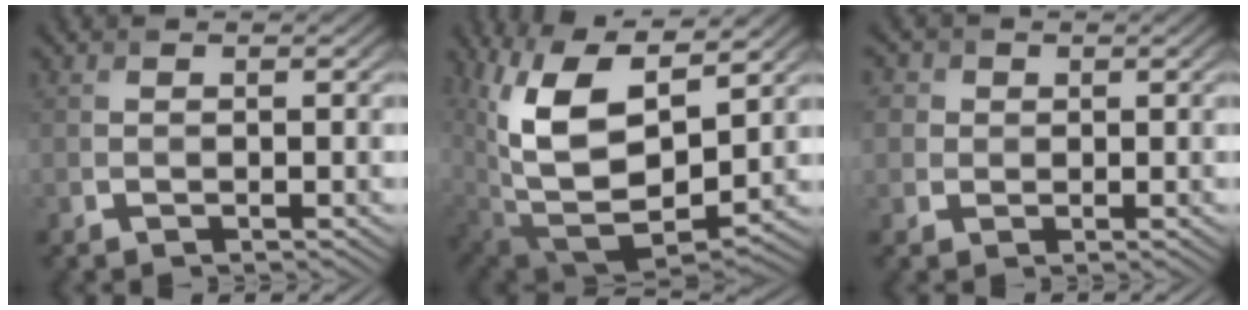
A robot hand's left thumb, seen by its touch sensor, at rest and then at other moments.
{"total": 15.5, "force": [5.4, 8.0, 12.1], "torque": [-0.242, -0.006, 0.114]}
{"total": 3.8, "force": [1.3, 3.3, 1.2], "torque": [-0.045, 0.002, 0.015]}